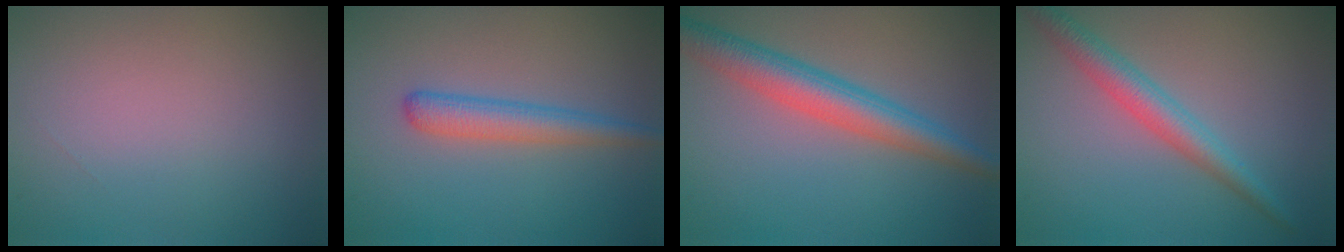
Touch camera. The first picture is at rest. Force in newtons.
{"total": 2.7, "press": 2.7, "slide": 0.1}
{"total": 4.8, "press": 4.8, "slide": 0.0}
{"total": 3.3, "press": 3.3, "slide": 0.0}